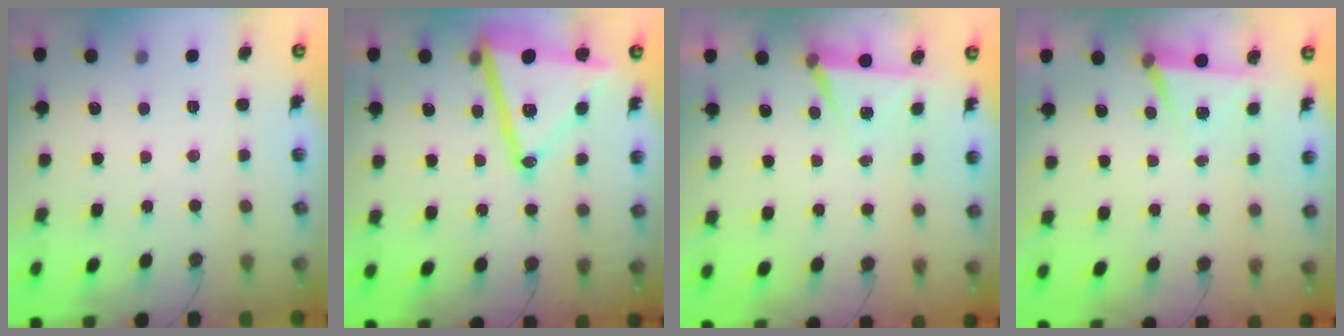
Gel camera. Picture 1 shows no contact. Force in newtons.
{"total": 20.2, "press": 20.1, "slide": 1.7}
{"total": 5.3, "press": 2.9, "slide": 4.4}
{"total": 5.3, "press": 2.9, "slide": 4.4}